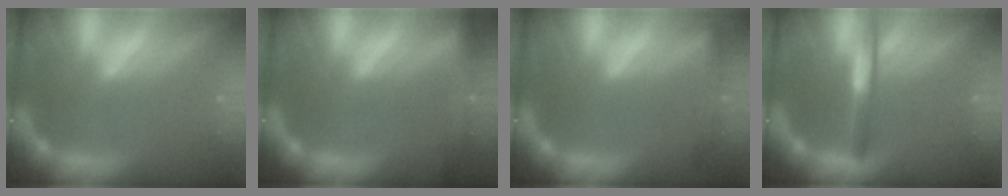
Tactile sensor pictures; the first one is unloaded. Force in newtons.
{"total": 5.5}
{"total": 2.9}
{"total": 3.0}